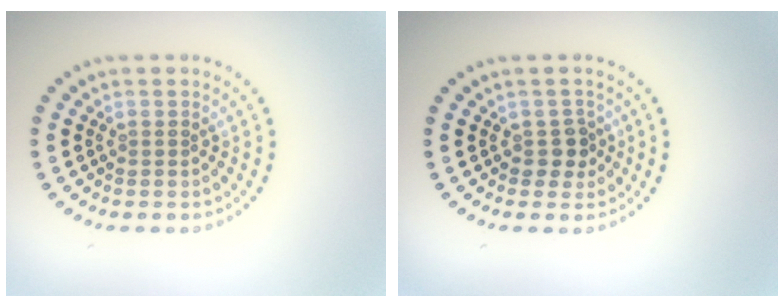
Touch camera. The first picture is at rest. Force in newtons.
{"total": 1.7, "press": 1.5, "slide": 0.8}